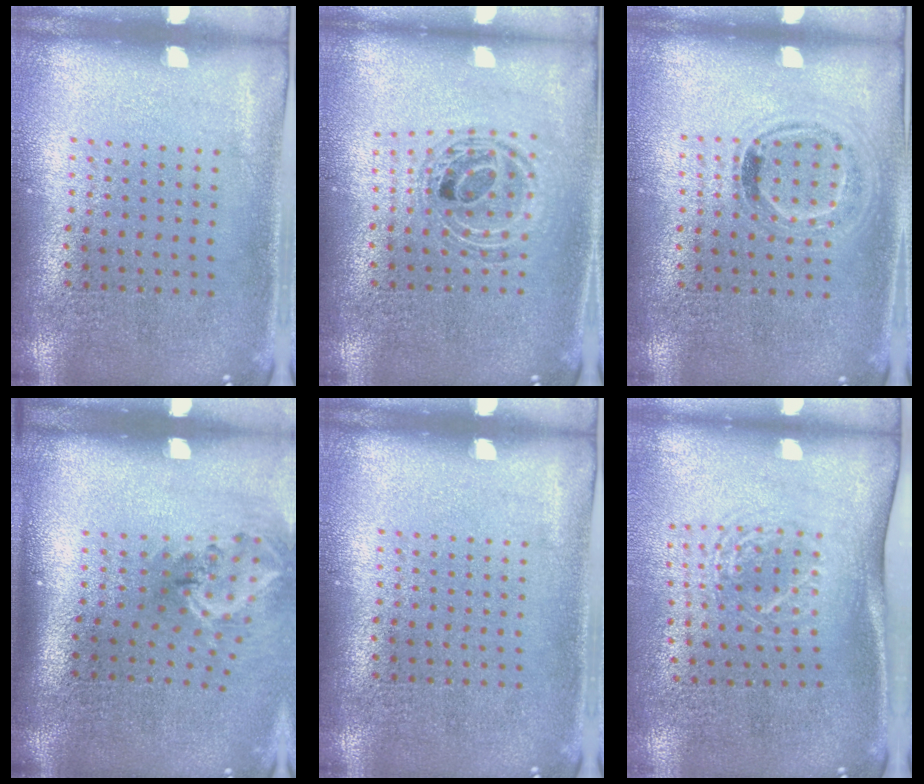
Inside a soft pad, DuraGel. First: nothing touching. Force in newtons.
{"total": 0.9, "press": 0.9, "slide": 0.2}
{"total": 1.0, "press": 0.9, "slide": 0.3}
{"total": 2.0, "press": 1.3, "slide": 1.5}
{"total": 0.0}
{"total": 1.7, "press": 1.3, "slide": 1.2}